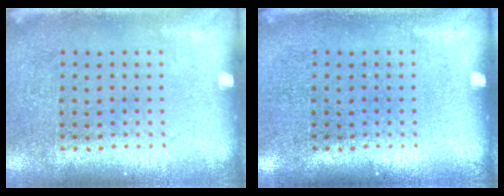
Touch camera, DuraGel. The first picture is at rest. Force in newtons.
{"total": 0.0}